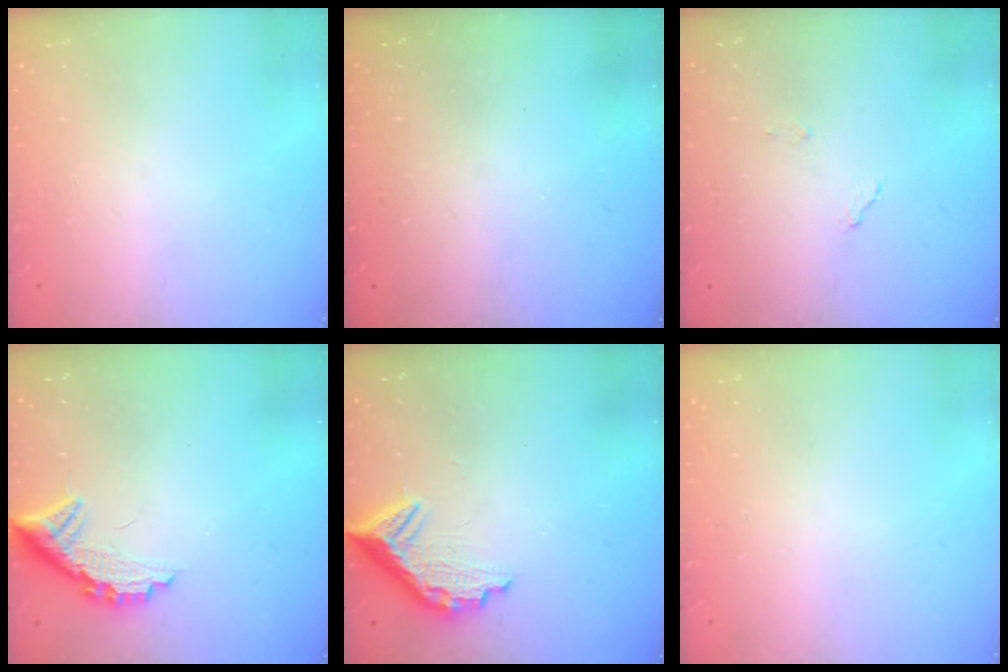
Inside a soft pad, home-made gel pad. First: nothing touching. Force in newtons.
{"total": 3.1, "press": 3.1, "slide": 0.1}
{"total": 7.3, "press": 7.2, "slide": 0.3}
{"total": 12.5, "press": 12.5, "slide": 1.1}
{"total": 10.9, "press": 10.9, "slide": 1.1}
{"total": 0.0}